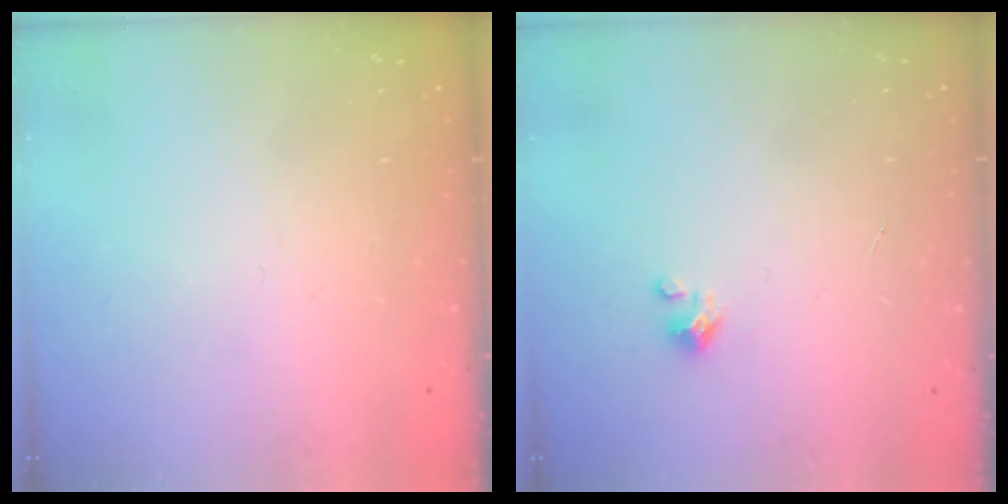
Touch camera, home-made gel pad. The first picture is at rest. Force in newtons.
{"total": 1.5, "press": 1.5, "slide": 0.1}